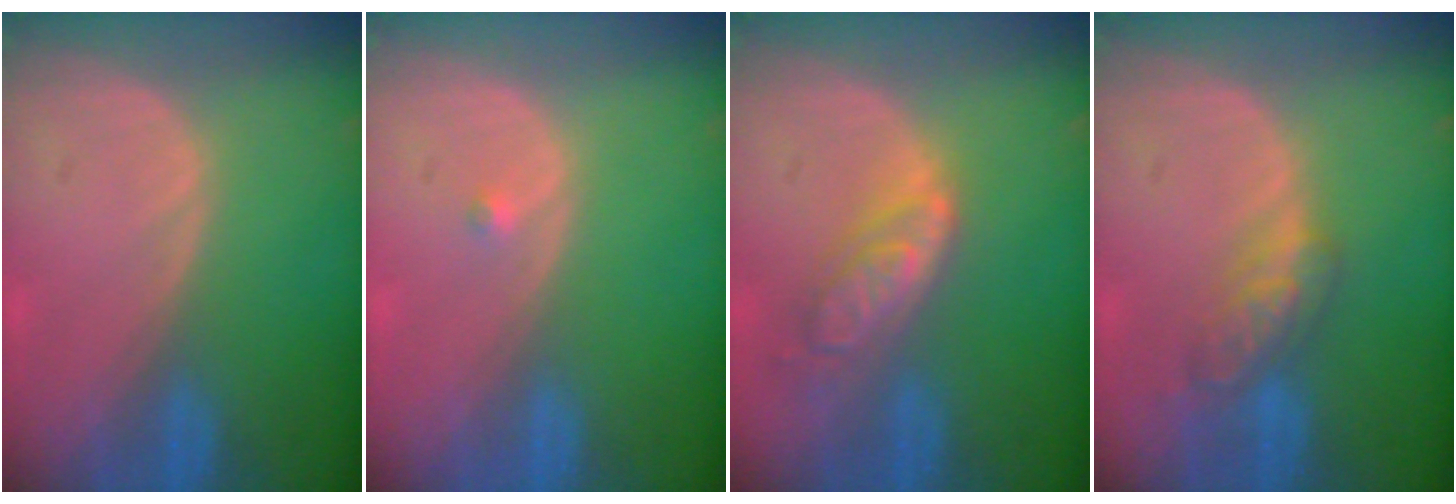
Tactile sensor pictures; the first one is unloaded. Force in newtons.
{"total": 0.7, "press": 0.5, "slide": 0.4}
{"total": 6.4, "press": 5.6, "slide": 3.1}
{"total": 5.4, "press": 5.0, "slide": 2.1}